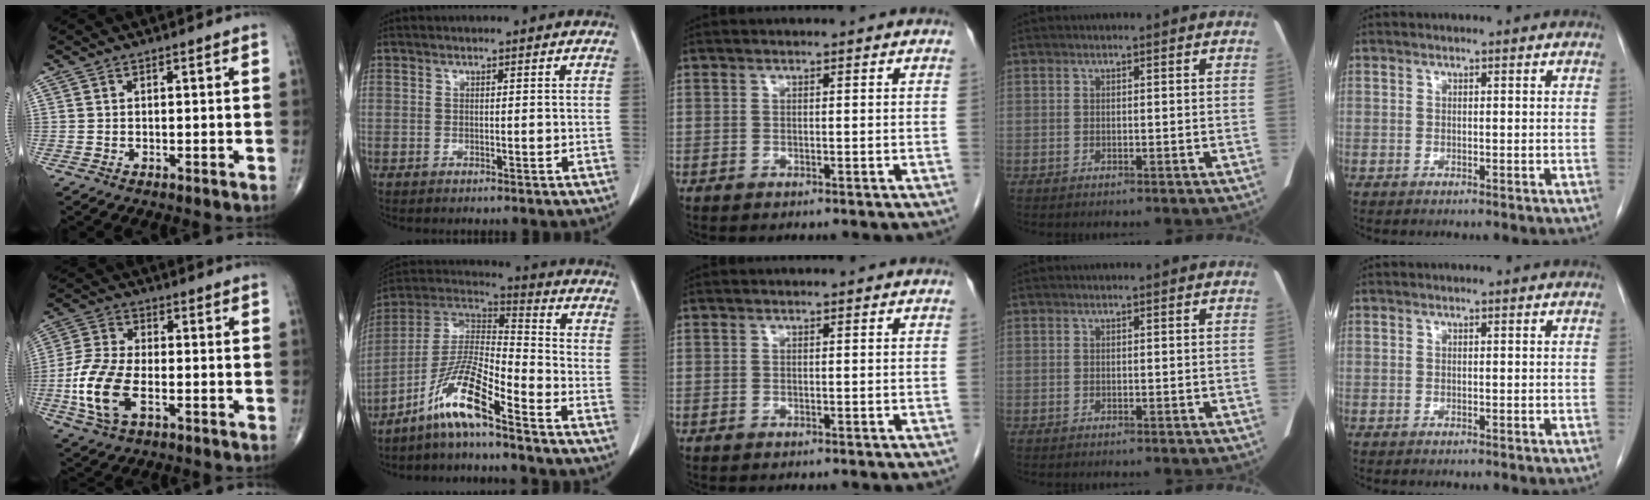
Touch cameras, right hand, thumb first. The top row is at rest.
{"thumb": {"total": 11.8, "force": [-3.4, 6.0, 9.5], "torque": [-0.216, 0.010, -0.069]}, "index": {"total": 11.2, "force": [-7.6, 0.5, 8.2], "torque": [-0.169, 0.002, -0.152]}}